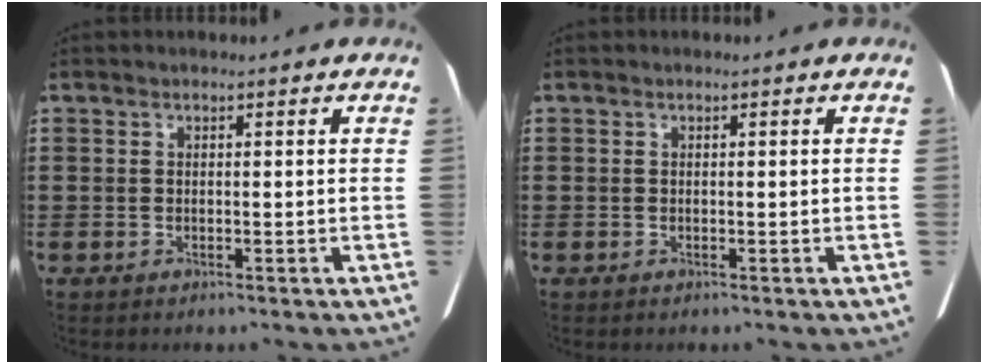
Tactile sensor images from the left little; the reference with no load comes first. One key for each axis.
{"total": 0.0}